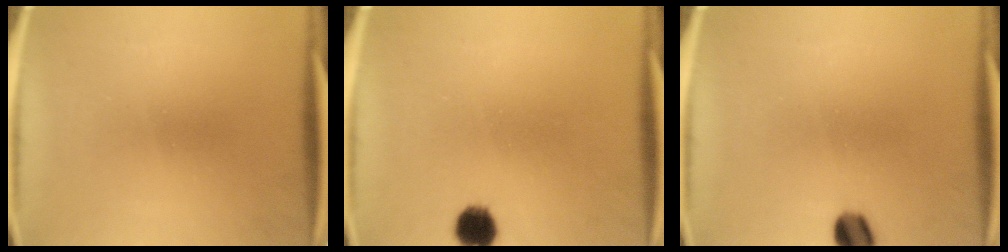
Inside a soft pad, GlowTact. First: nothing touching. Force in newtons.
{"total": 5.0}
{"total": 4.5}